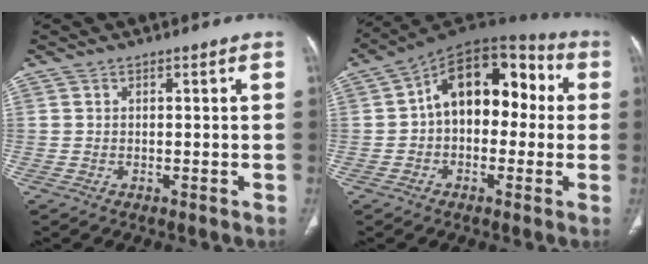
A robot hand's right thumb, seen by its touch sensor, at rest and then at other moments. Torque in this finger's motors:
{"motor_torque": [-0.73, 1.46, 1.19, 0.39, 0.19]}